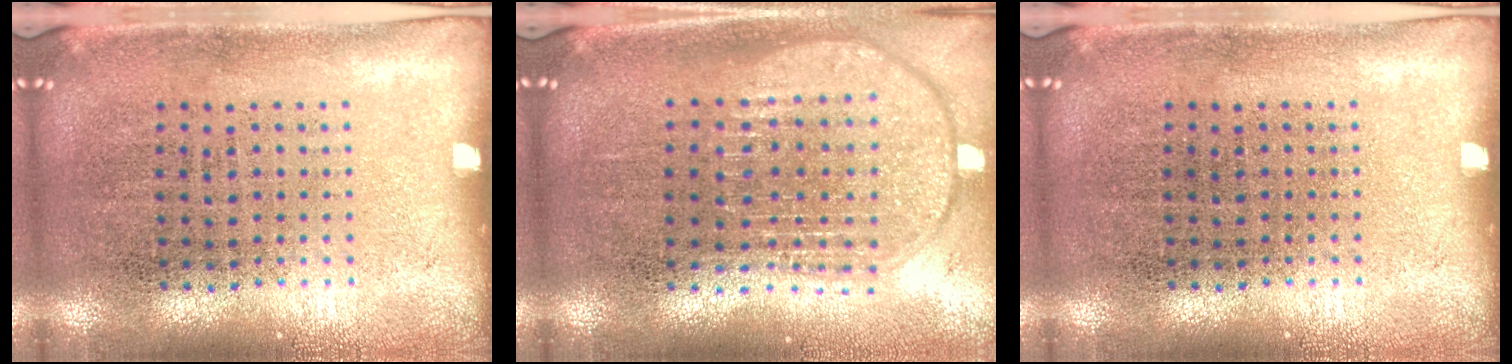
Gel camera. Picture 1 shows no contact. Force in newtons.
{"total": 1.8, "press": 1.5, "slide": 1.0}
{"total": 0.0}